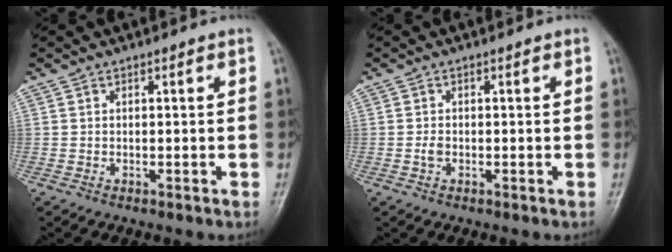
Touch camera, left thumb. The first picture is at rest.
{"total": 1.2, "force": [-0.2, 0.9, 0.8], "torque": [-0.014, 0.000, -0.005]}